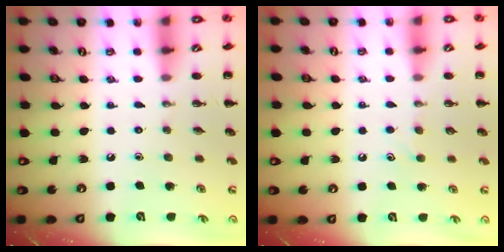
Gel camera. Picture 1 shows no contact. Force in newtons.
{"total": 3.6, "press": 3.4, "slide": 1.2}